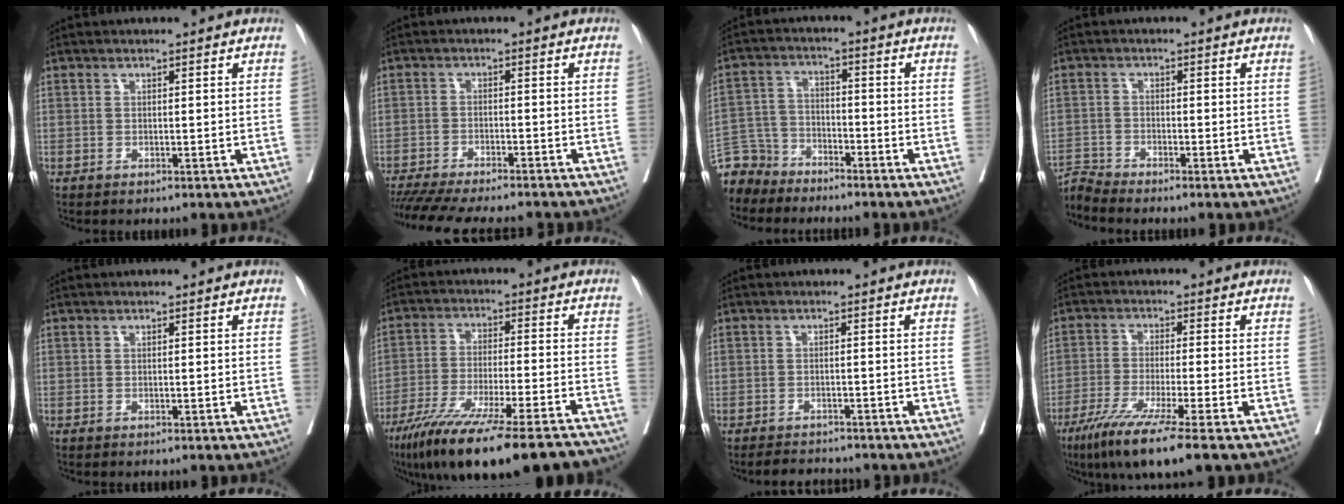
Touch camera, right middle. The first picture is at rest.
{"total": 16.1, "force": [-14.4, 2.1, 7.0], "torque": [-0.132, -0.029, -0.204]}
{"total": 7.4, "force": [-6.6, 3.1, -0.5], "torque": [0.009, 0.010, -0.134]}
{"total": 3.3, "force": [-3.0, -1.2, -0.7], "torque": [0.009, -0.010, -0.058]}
{"total": 0.0}
{"total": 23.2, "force": [-19.0, 1.4, 13.4], "torque": [-0.173, -0.044, -0.289]}
{"total": 3.5, "force": [-3.4, 0.8, 0.5], "torque": [-0.005, -0.008, -0.053]}
{"total": 10.5, "force": [-6.9, -0.9, 7.9], "torque": [-0.134, -0.031, -0.116]}